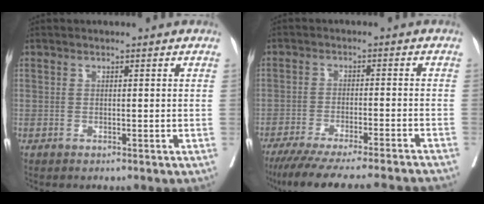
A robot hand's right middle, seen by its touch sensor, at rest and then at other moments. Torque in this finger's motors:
{"motor_torque": [1.08, -1.06, 0.22, 0.10]}